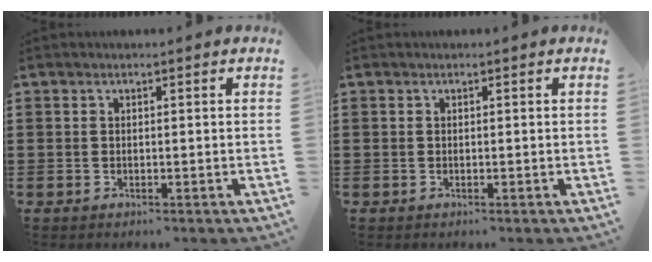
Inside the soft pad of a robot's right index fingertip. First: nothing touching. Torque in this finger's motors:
{"motor_torque": [-0.02, 0.02, 0.00, 0.00]}